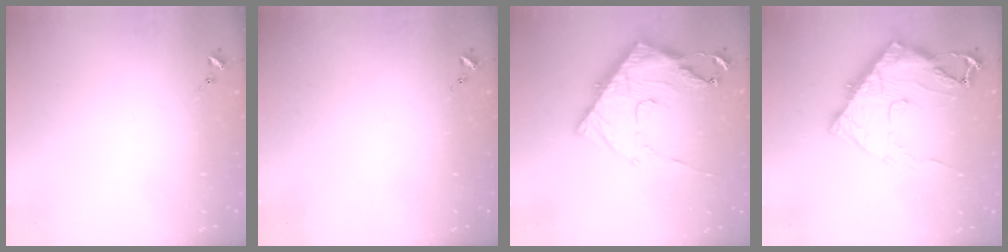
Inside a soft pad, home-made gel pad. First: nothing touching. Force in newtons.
{"total": 0.0}
{"total": 20.8, "press": 20.7, "slide": 2.0}
{"total": 15.5, "press": 15.5, "slide": 1.4}